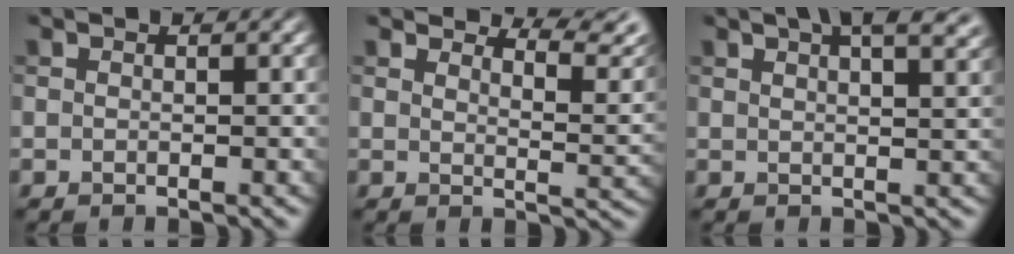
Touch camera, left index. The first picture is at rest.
{"total": 6.0, "force": [5.4, 1.2, 2.1], "torque": [-0.033, 0.001, 0.075]}
{"total": 7.8, "force": [5.0, 3.1, 5.1], "torque": [-0.039, 0.031, 0.045]}